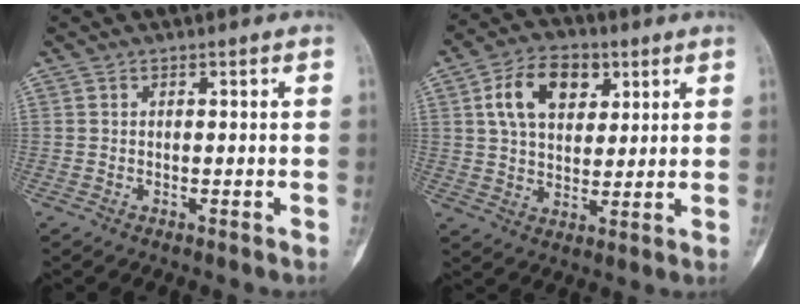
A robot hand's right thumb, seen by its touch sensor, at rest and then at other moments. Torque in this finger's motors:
{"motor_torque": [-0.43, 0.71, 0.31, -0.19, 0.13]}